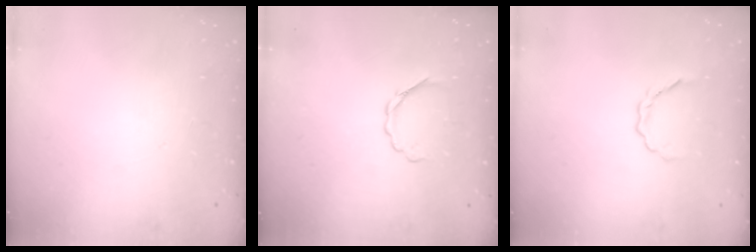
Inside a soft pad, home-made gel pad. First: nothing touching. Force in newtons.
{"total": 3.0, "press": 2.8, "slide": 0.9}
{"total": 2.8, "press": 2.7, "slide": 0.8}